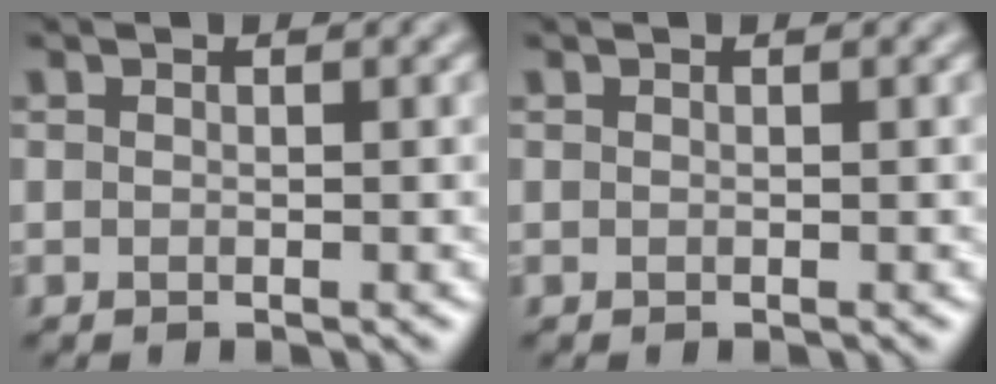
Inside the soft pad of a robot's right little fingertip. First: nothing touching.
{"total": 0.0}